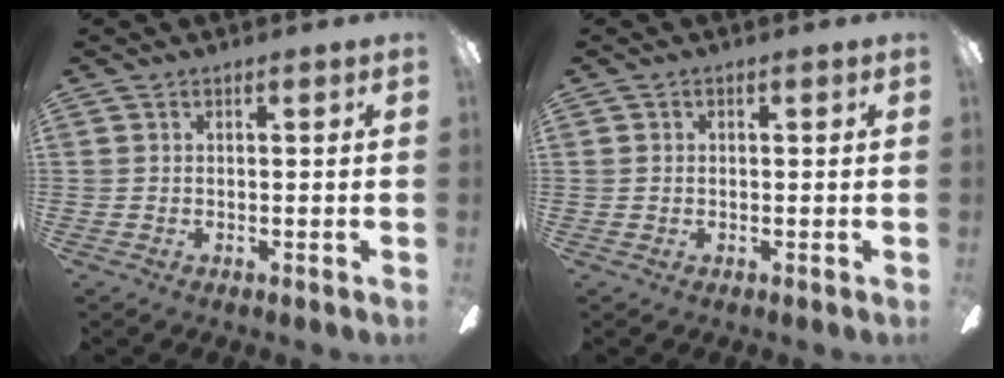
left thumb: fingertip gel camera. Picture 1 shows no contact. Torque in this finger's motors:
{"motor_torque": [0.01, 0.00, -0.02, -0.01, 0.00]}